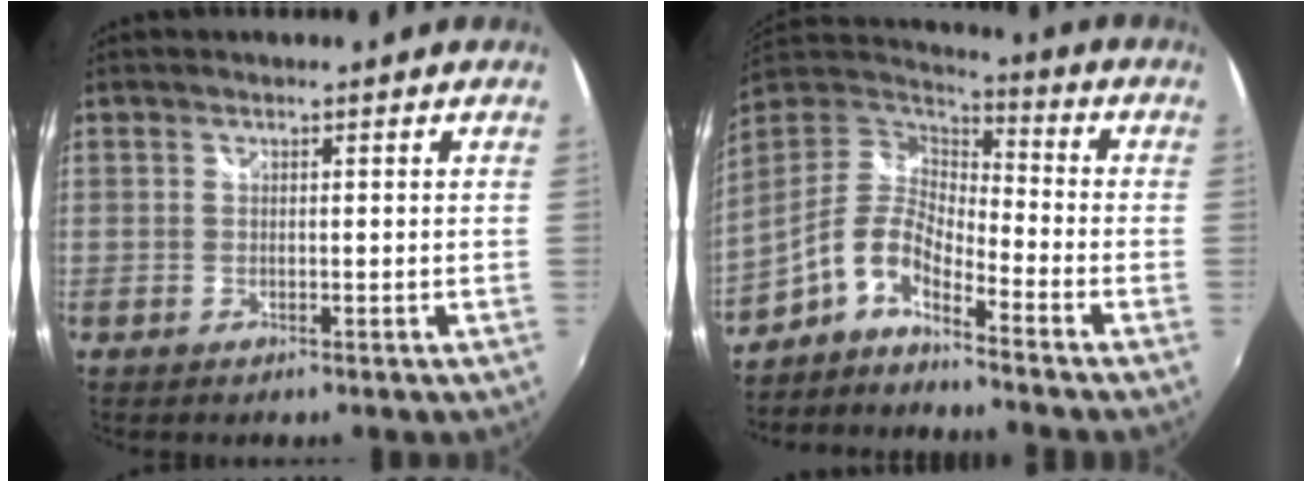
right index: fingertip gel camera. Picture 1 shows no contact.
{"total": 8.8, "force": [-6.1, 2.4, 5.9], "torque": [-0.123, 0.010, -0.132]}